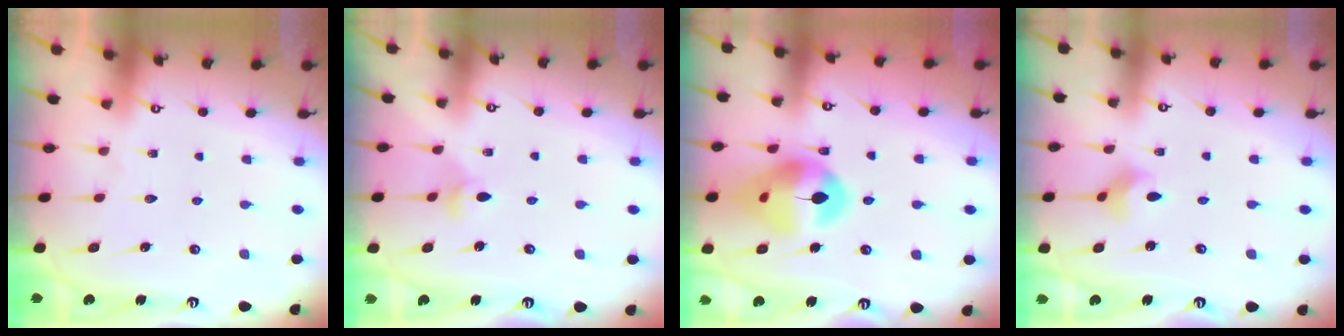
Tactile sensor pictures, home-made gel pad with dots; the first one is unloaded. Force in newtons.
{"total": 4.8, "press": 4.8, "slide": 0.6}
{"total": 15.1, "press": 14.9, "slide": 1.9}
{"total": 3.0, "press": 3.0, "slide": 0.3}